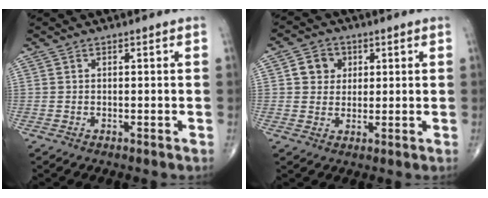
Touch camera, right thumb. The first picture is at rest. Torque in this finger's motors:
{"motor_torque": [-0.23, 0.98, 0.51, 0.29, 0.00]}